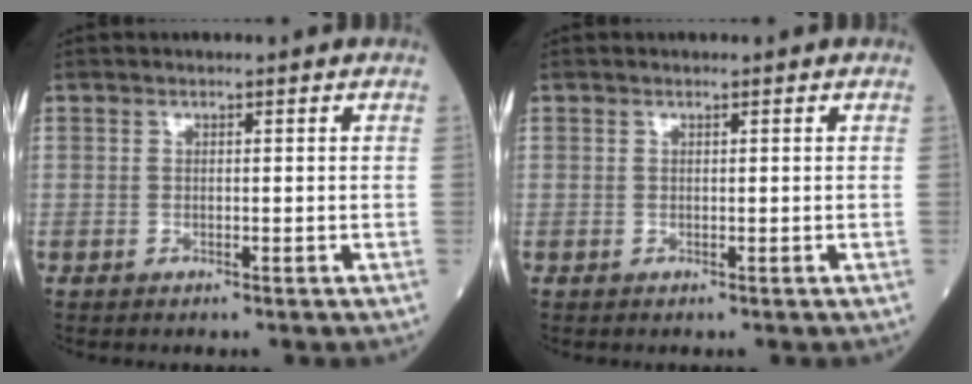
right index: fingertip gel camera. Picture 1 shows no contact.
{"total": 0.0}